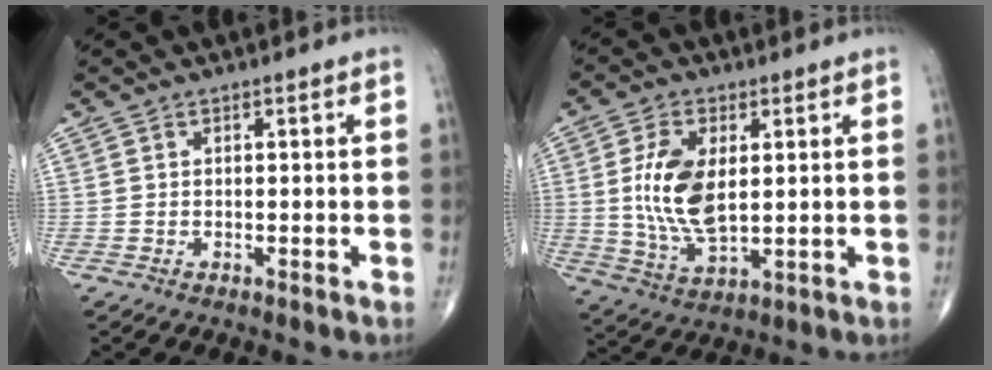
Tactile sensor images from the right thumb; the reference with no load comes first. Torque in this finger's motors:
{"motor_torque": [-0.43, 0.93, 1.12, 0.23, 0.13]}